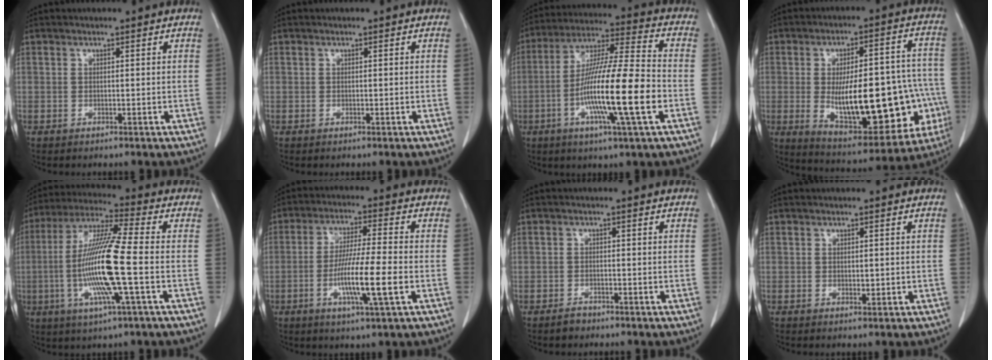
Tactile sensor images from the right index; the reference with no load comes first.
{"total": 0.0}
{"total": 17.3, "force": [-4.5, 0.4, 16.7], "torque": [-0.307, -0.009, -0.086]}
{"total": 25.0, "force": [-4.6, 9.1, 22.8], "torque": [-0.278, 0.024, -0.035]}
{"total": 15.4, "force": [-2.6, 0.2, 15.1], "torque": [-0.307, -0.007, -0.059]}
{"total": 10.4, "force": [-2.8, -0.1, 10.0], "torque": [-0.188, -0.013, -0.055]}
{"total": 1.6, "force": [-1.3, 1.0, 0.2], "torque": [-0.004, 0.003, -0.022]}
{"total": 1.2, "force": [0.0, 0.6, 1.0], "torque": [-0.015, -0.003, 0.004]}